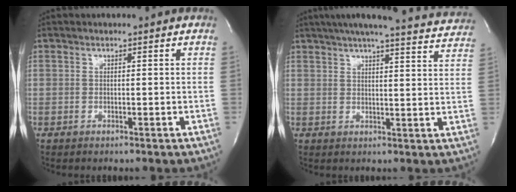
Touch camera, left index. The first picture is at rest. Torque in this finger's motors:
{"motor_torque": [0.26, -0.31, 0.26, 0.06]}